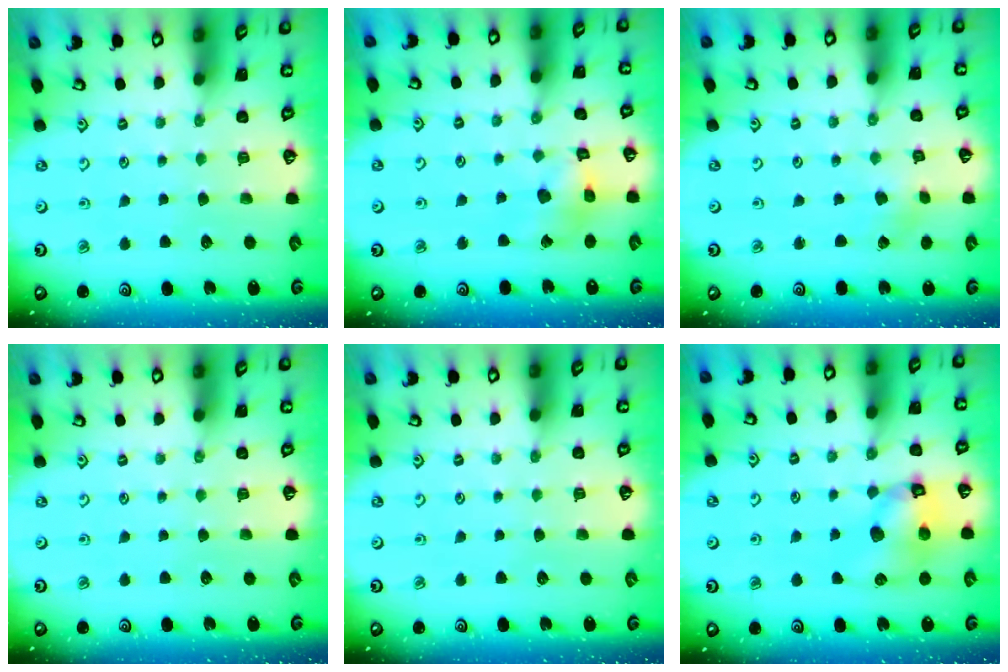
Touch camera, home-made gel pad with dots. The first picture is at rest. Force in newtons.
{"total": 9.4, "press": 9.4, "slide": 0.9}
{"total": 0.8, "press": 0.8, "slide": 0.1}
{"total": 0.0}
{"total": 0.0}
{"total": 10.9, "press": 10.7, "slide": 1.6}